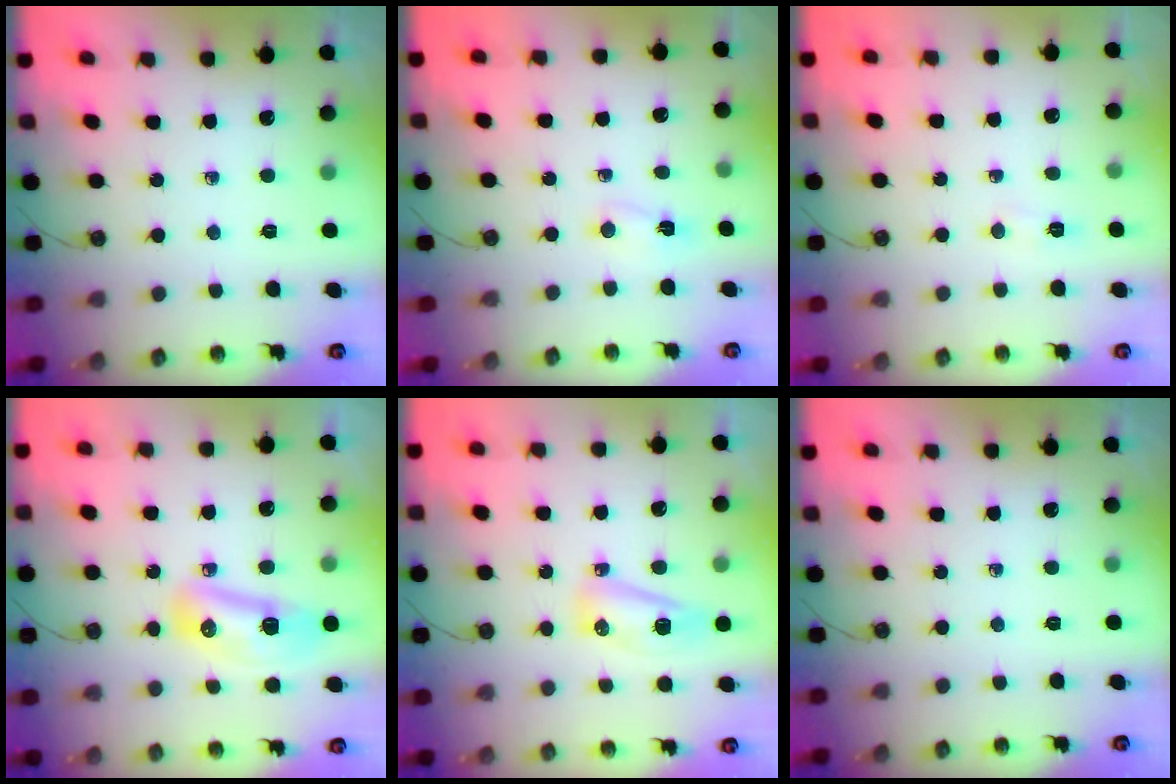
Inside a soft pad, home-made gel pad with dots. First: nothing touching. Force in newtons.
{"total": 2.4, "press": 2.4, "slide": 0.5}
{"total": 5.1, "press": 4.4, "slide": 2.5}
{"total": 11.4, "press": 10.8, "slide": 3.8}
{"total": 7.9, "press": 7.9, "slide": 1.1}
{"total": 0.0}